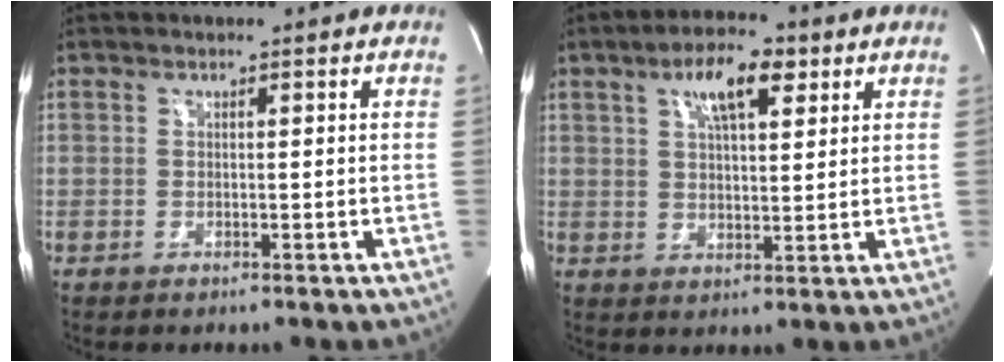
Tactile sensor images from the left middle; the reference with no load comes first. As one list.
[{"total": 8.3, "force": [4.2, 2.4, 6.7], "torque": [-0.122, 0.011, 0.072]}]